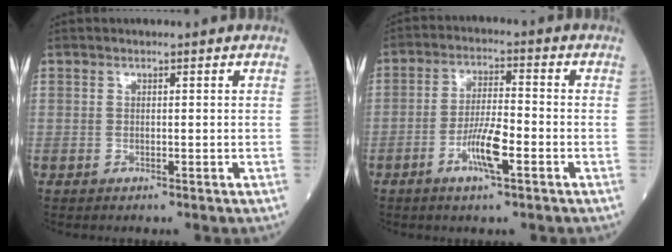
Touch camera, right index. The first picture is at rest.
{"total": 7.0, "force": [-2.9, 1.1, 6.3], "torque": [-0.122, -0.002, -0.055]}